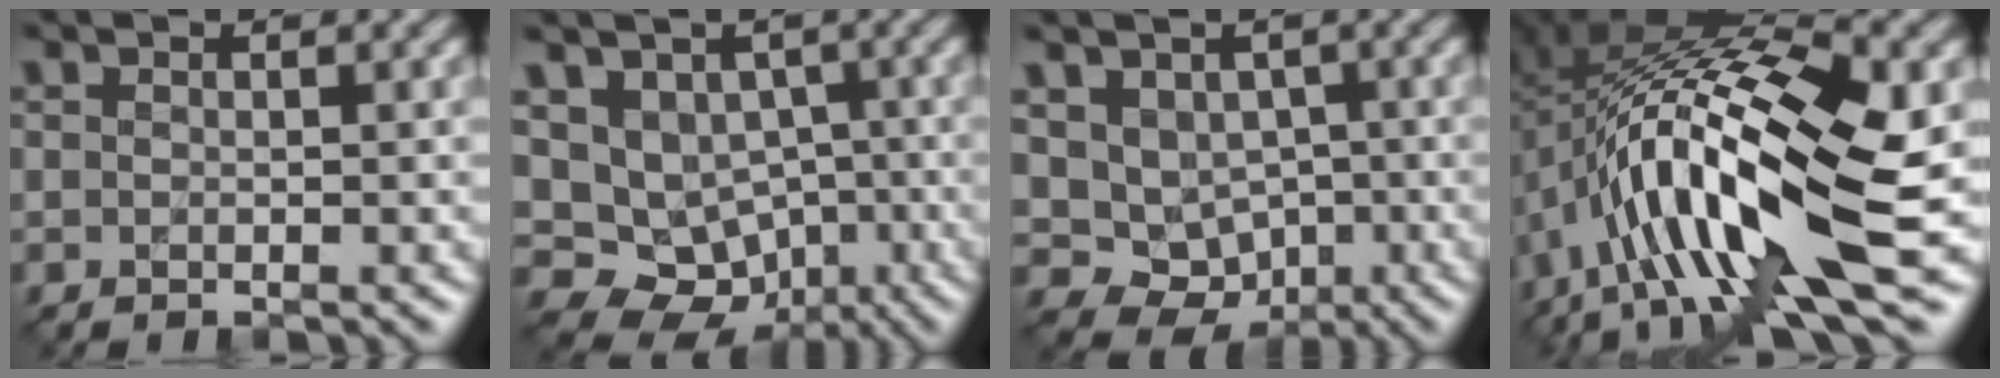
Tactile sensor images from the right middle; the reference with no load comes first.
{"total": 11.2, "force": [-2.0, 10.0, 4.5], "torque": [-0.094, -0.009, -0.030]}
{"total": 7.6, "force": [-0.2, 6.7, 3.5], "torque": [-0.062, 0.002, -0.002]}
{"total": 16.0, "force": [-2.2, 6.1, 14.6], "torque": [-0.271, 0.011, -0.040]}